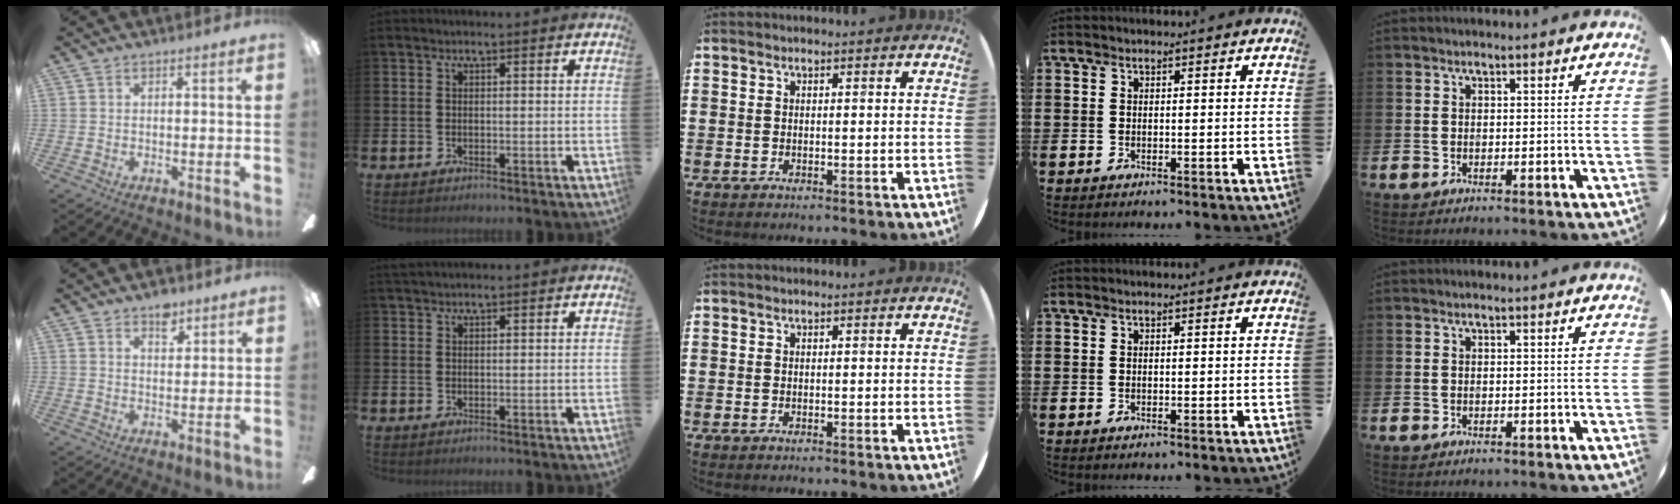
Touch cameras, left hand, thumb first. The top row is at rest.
{"thumb": {"total": 5.5, "force": [4.0, 2.9, 2.5], "torque": [-0.018, -0.021, 0.065]}, "index": {"total": 0.9, "force": [0.9, 0.1, 0.2], "torque": [-0.001, 0.000, 0.015]}}